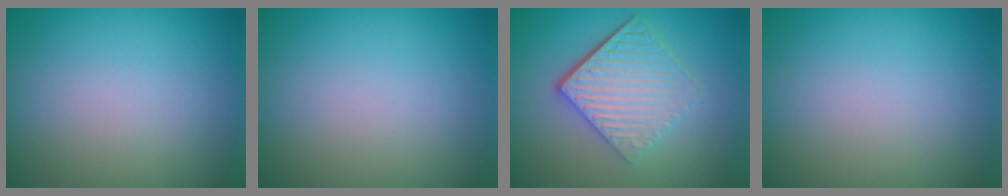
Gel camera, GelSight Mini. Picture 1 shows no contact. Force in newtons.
{"total": 0.0}
{"total": 5.9, "press": 4.0, "slide": 4.3}
{"total": 0.0}